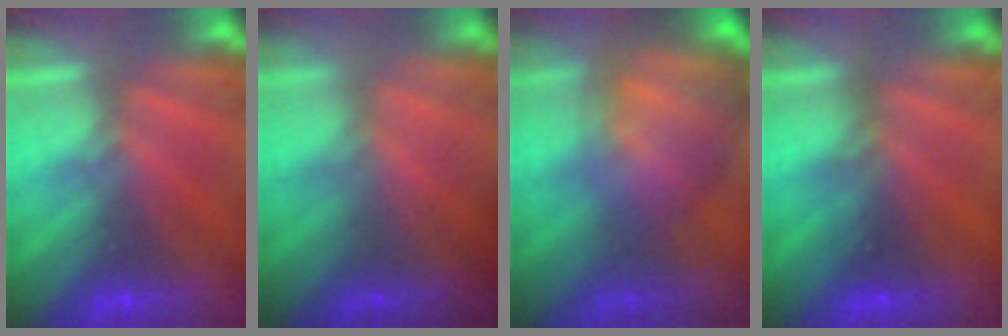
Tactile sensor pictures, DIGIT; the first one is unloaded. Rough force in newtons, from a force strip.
{"total": 1.1}
{"total": 6.0}
{"total": 2.3}